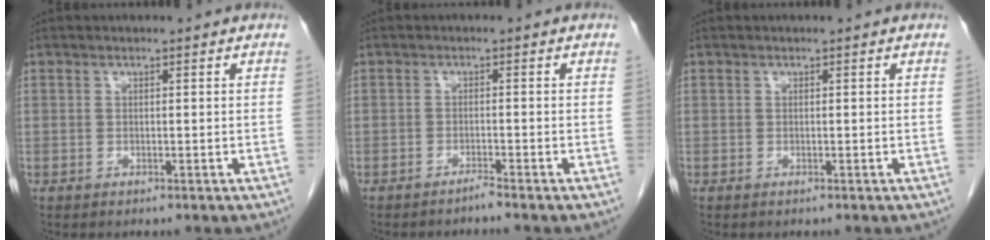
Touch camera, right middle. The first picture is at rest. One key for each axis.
{"total": 1.1, "fx": -1.0, "fy": -0.3, "fz": 0.2, "tx": -0.001, "ty": 0.000, "tz": -0.017}
{"total": 0.0}